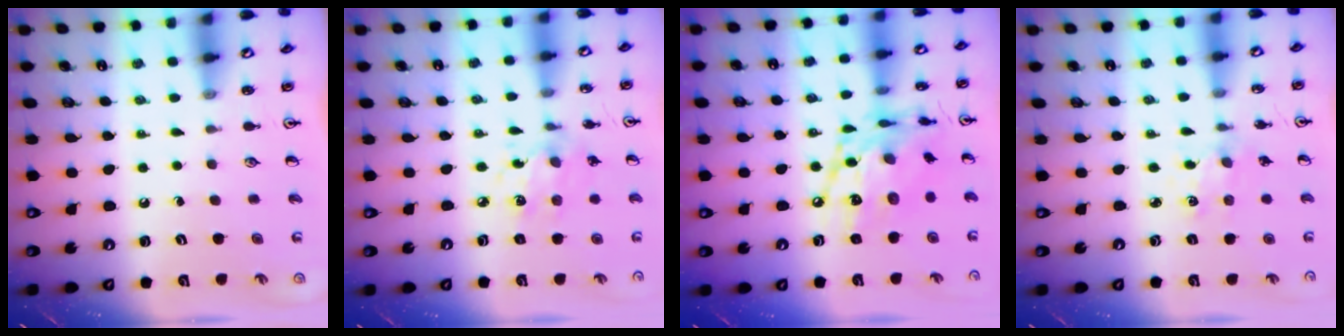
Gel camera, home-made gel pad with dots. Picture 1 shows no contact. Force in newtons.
{"total": 6.9, "press": 6.9, "slide": 0.5}
{"total": 16.6, "press": 16.5, "slide": 1.3}
{"total": 1.8, "press": 1.8, "slide": 0.2}